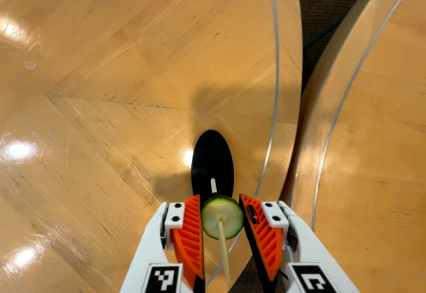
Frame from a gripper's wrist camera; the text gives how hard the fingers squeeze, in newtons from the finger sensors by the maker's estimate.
{"total": 7.7, "left": 7.6, "right": 7.9}